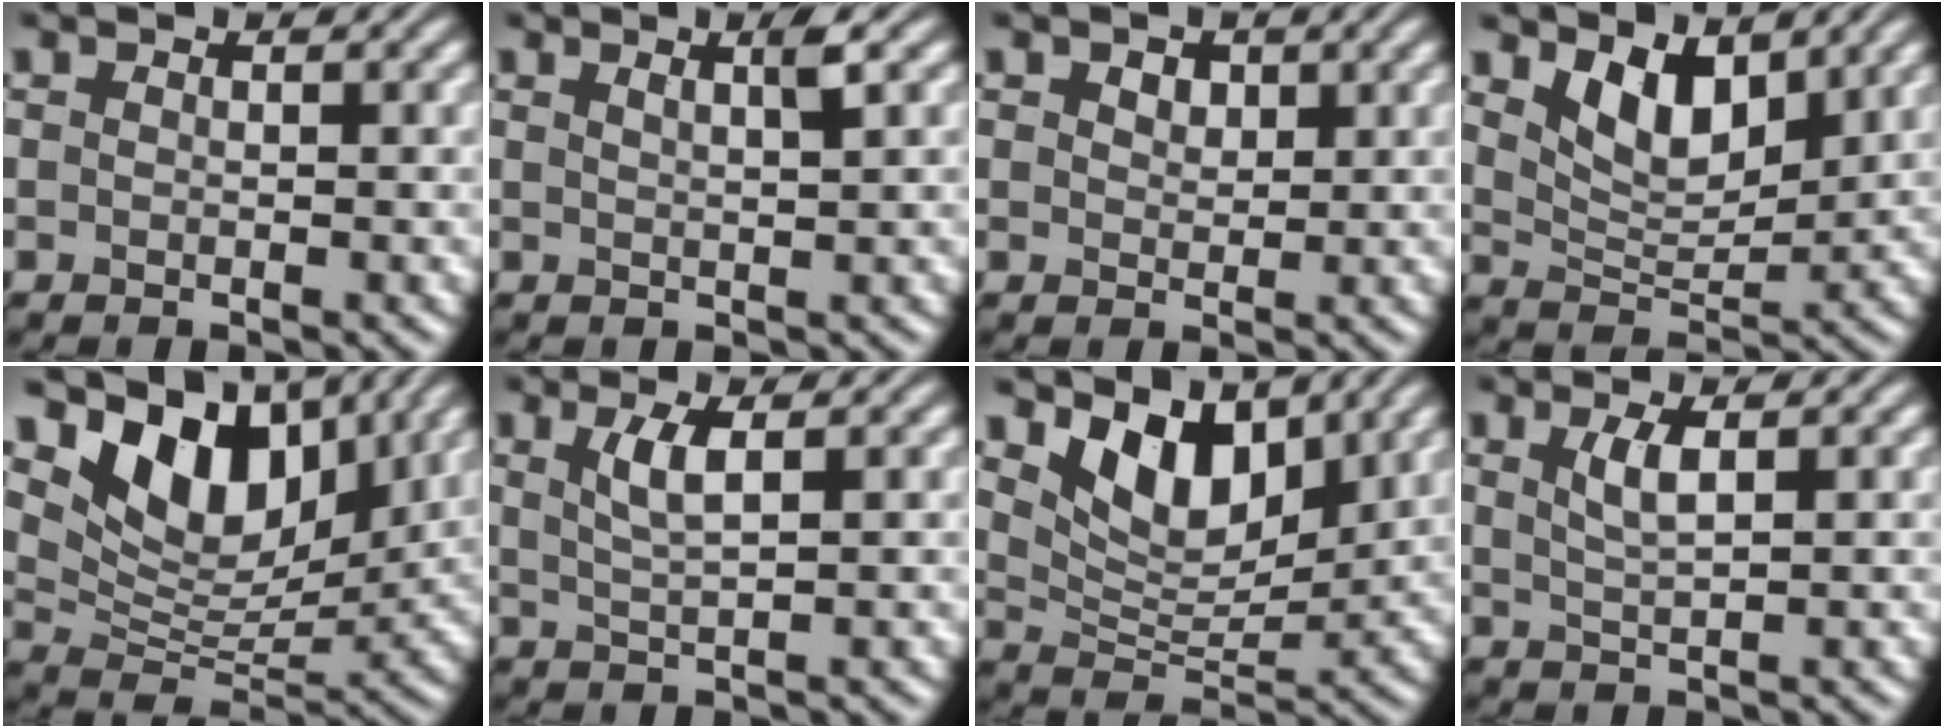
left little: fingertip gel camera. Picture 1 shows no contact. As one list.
[{"total": 1.8, "force": [0.9, 0.3, 1.5], "torque": [-0.019, 0.005, 0.012]}, {"total": 2.0, "force": [1.1, 1.2, 1.0], "torque": [-0.016, 0.004, 0.009]}, {"total": 4.4, "force": [2.6, 2.1, 2.9], "torque": [-0.063, -0.011, 0.045]}, {"total": 9.6, "force": [5.5, 5.4, 5.6], "torque": [-0.095, -0.005, 0.096]}, {"total": 2.6, "force": [1.0, 0.6, 2.3], "torque": [-0.046, 0.000, 0.019]}, {"total": 6.3, "force": [3.8, 3.3, 3.9], "torque": [-0.075, -0.014, 0.063]}, {"total": 2.1, "force": [0.9, 0.5, 1.8], "torque": [-0.038, -0.001, 0.017]}]